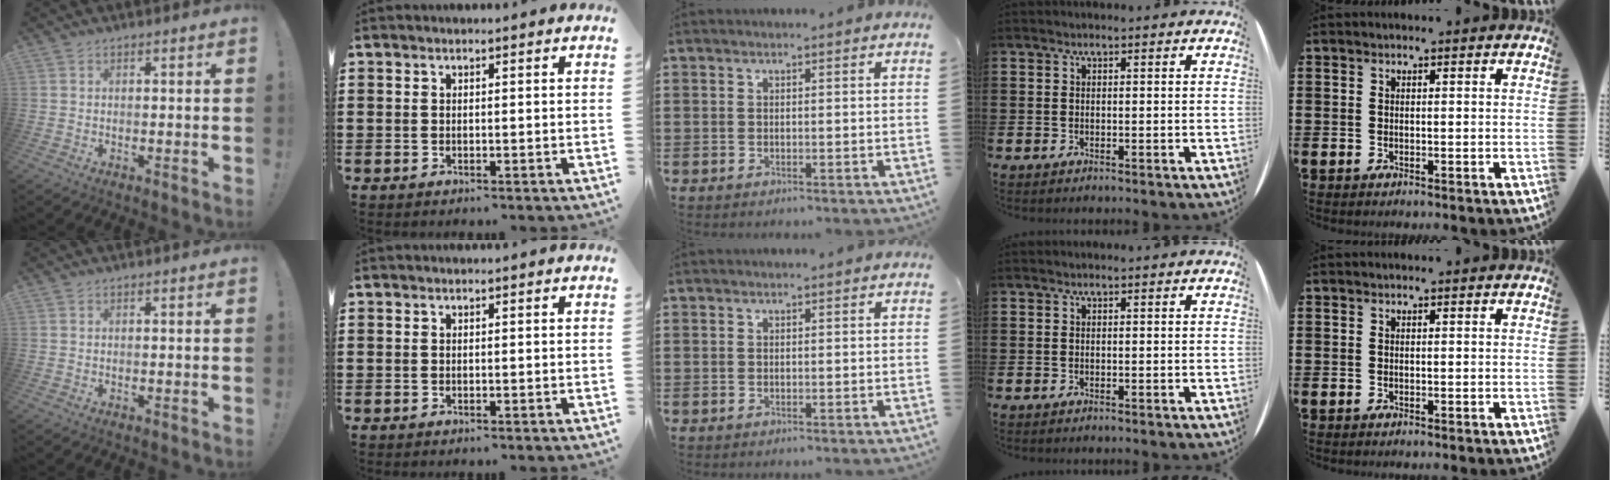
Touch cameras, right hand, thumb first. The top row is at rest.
{}